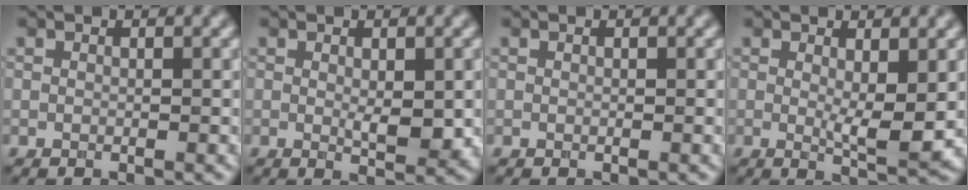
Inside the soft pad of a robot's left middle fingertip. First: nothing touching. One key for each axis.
{"total": 2.8, "fx": -0.1, "fy": 1.0, "fz": 2.7, "tx": -0.041, "ty": -0.008, "tz": 0.003}
{"total": 0.0}
{"total": 3.8, "fx": 0.3, "fy": 0.8, "fz": 3.7, "tx": -0.060, "ty": -0.015, "tz": 0.008}